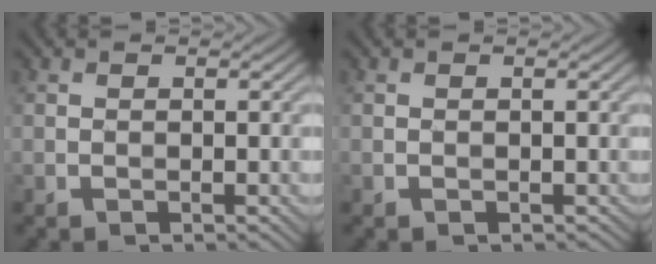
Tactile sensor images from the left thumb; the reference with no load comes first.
{"total": 0.0}